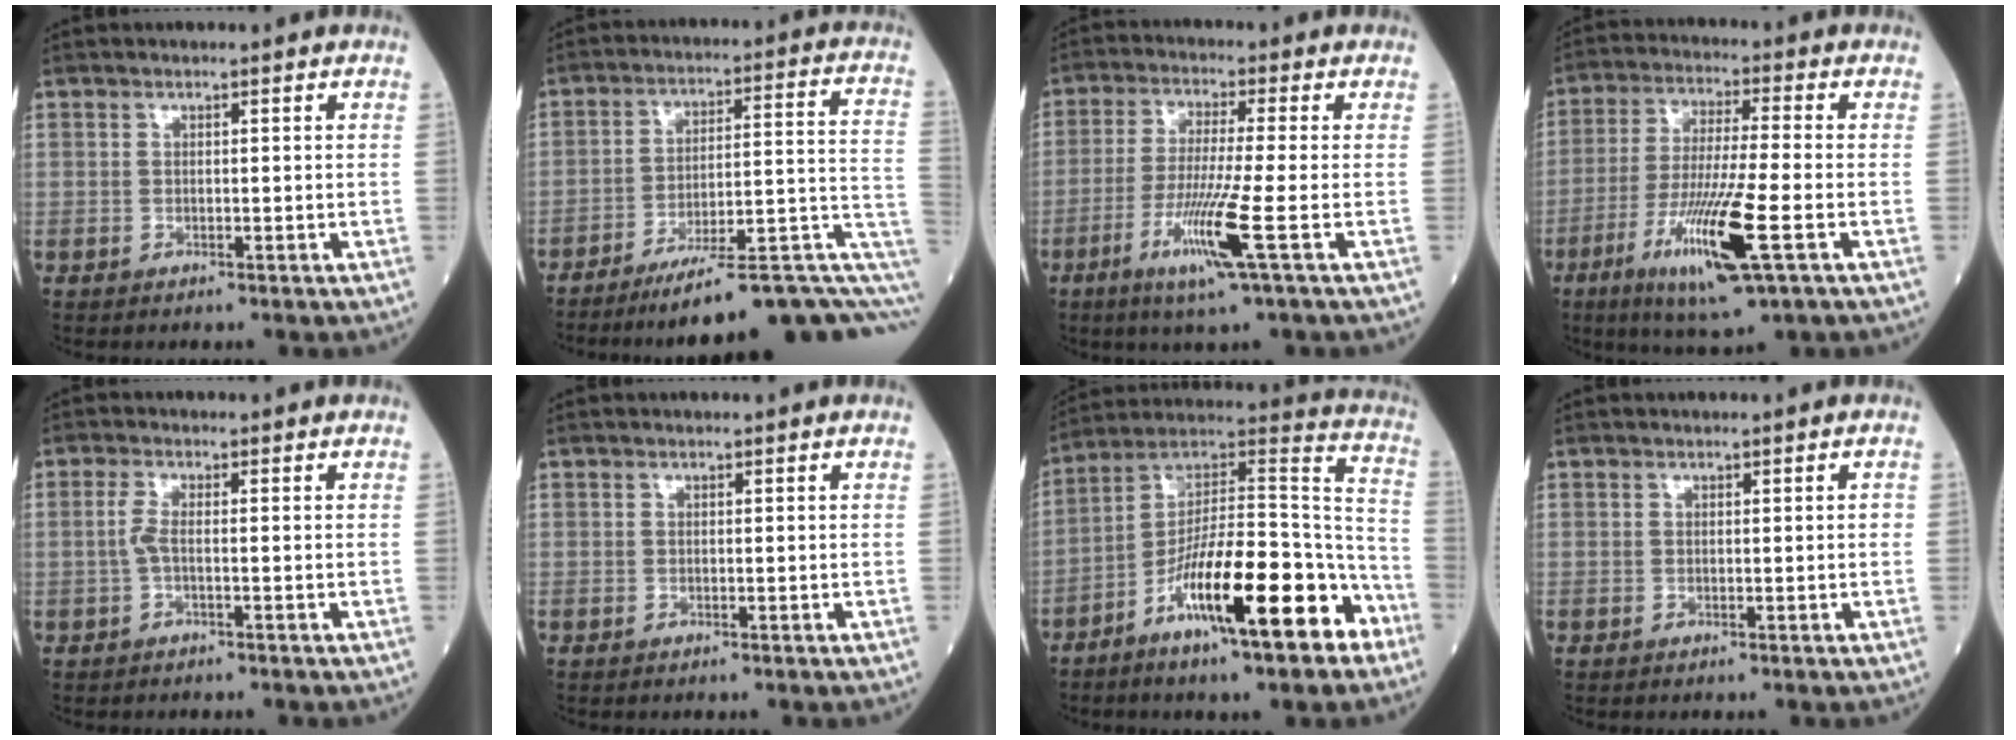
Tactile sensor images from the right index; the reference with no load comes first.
{"total": 19.7, "force": [-10.9, 2.5, 16.2], "torque": [-0.157, 0.045, -0.154]}
{"total": 9.3, "force": [-3.7, -1.1, 8.5], "torque": [-0.168, -0.024, -0.074]}
{"total": 13.7, "force": [-5.4, 0.6, 12.6], "torque": [-0.247, -0.027, -0.096]}
{"total": 2.0, "force": [-0.4, 0.2, 2.0], "torque": [-0.044, 0.002, -0.011]}
{"total": 0.0}
{"total": 21.3, "force": [-10.5, 4.0, 18.1], "torque": [-0.270, 0.011, -0.166]}
{"total": 0.5, "force": [0.1, 0.2, 0.5], "torque": [-0.006, 0.001, 0.002]}